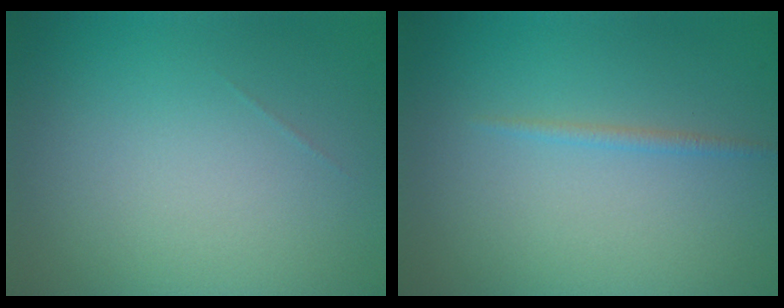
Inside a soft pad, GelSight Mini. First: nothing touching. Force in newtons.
{"total": 0.8, "press": 0.8, "slide": 0.0}